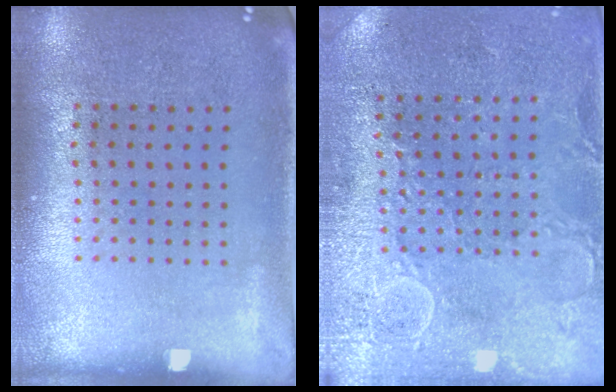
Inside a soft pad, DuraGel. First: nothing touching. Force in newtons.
{"total": 2.7, "press": 2.6, "slide": 0.7}